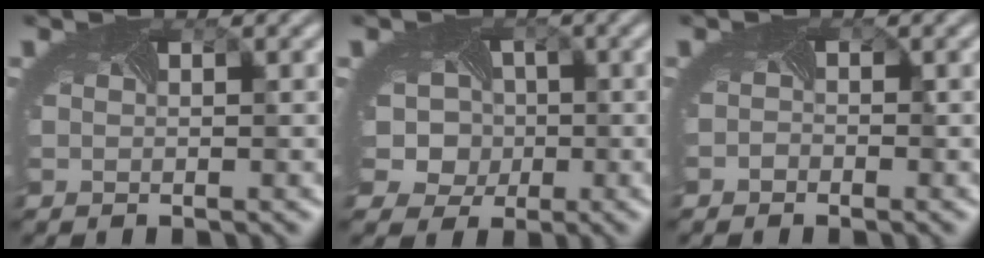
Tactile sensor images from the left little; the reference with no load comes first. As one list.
[{"total": 8.5, "force": [-0.2, 7.6, 4.0], "torque": [-0.065, 0.007, -0.041]}, {"total": 0.8, "force": [-0.6, 0.5, -0.1], "torque": [0.000, -0.007, -0.012]}]